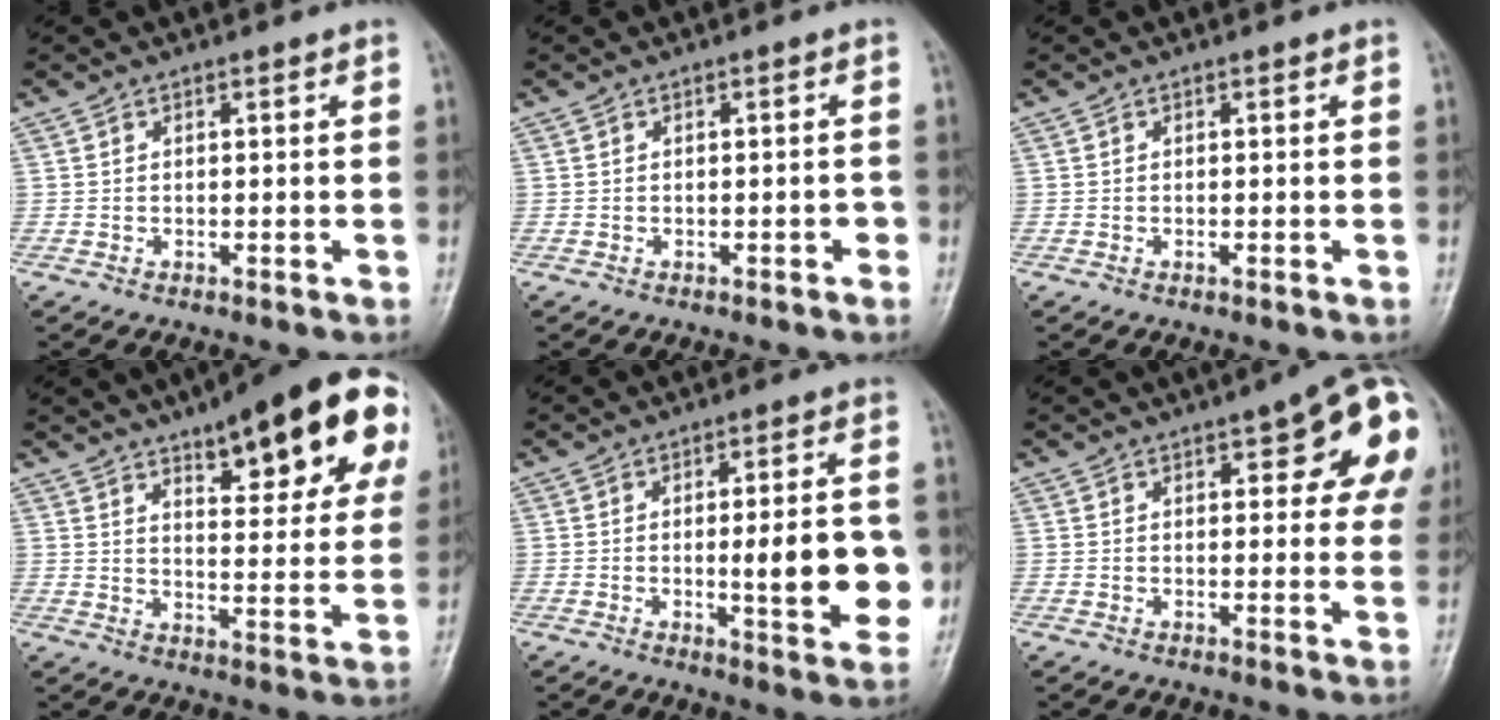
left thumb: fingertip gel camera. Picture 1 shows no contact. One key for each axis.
{"total": 1.4, "fx": -0.5, "fy": 0.6, "fz": 1.1, "tx": -0.008, "ty": 0.002, "tz": -0.009}
{"total": 0.6, "fx": 0.1, "fy": 0.2, "fz": 0.6, "tx": -0.006, "ty": 0.001, "tz": 0.002}
{"total": 21.4, "fx": 11.0, "fy": 6.9, "fz": 17.0, "tx": -0.193, "ty": -0.023, "tz": 0.151}
{"total": 13.1, "fx": -1.1, "fy": 3.2, "fz": 12.7, "tx": -0.162, "ty": -0.008, "tz": -0.012}
{"total": 14.9, "fx": 5.2, "fy": 5.6, "fz": 12.8, "tx": -0.125, "ty": -0.001, "tz": 0.050}